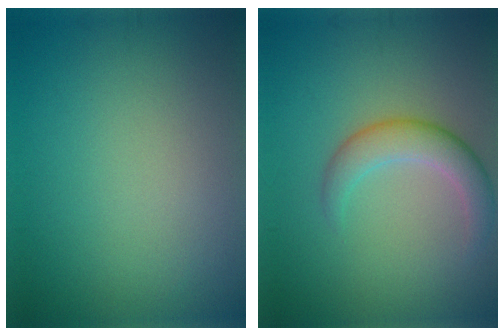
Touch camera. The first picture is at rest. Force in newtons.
{"total": 3.5, "press": 3.5, "slide": 0.0}